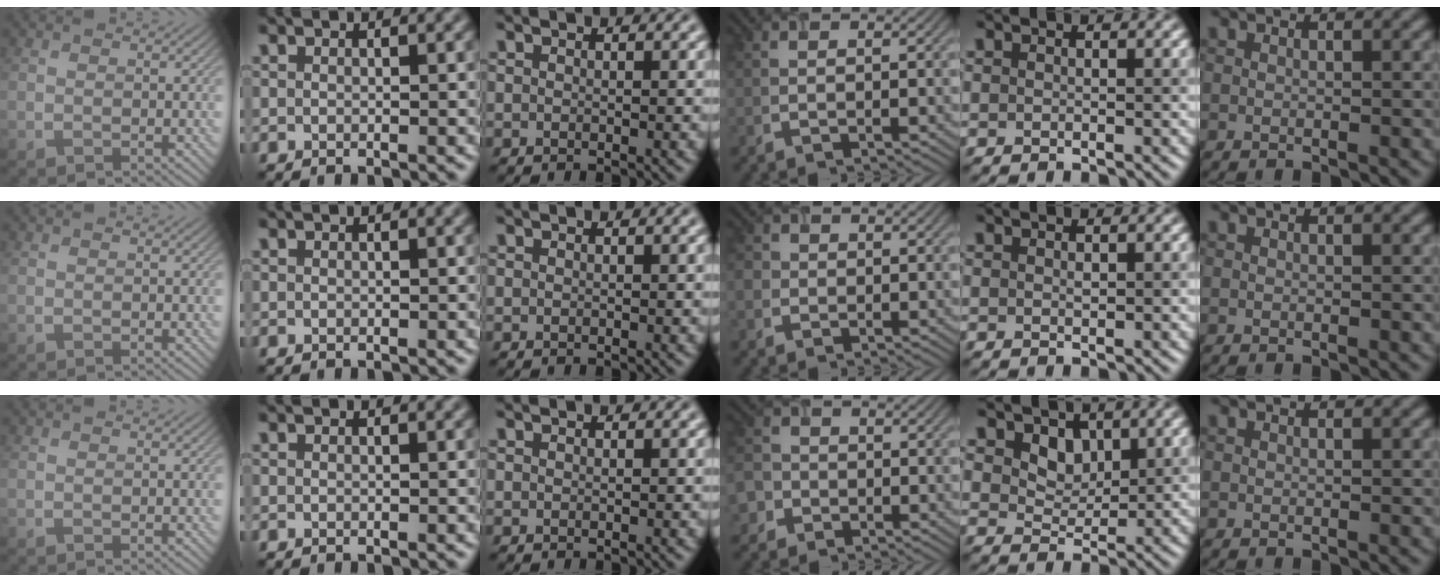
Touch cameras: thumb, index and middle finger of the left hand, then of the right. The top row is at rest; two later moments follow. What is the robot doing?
{"motion": "close", "object": "airpods case & airpods"}